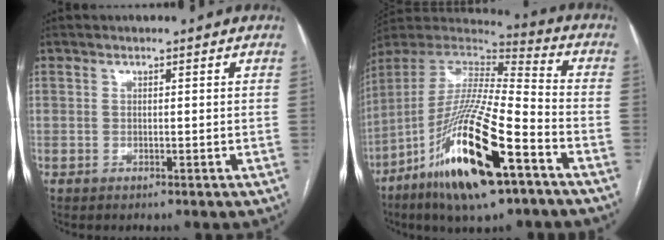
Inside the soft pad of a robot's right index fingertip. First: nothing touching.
{"total": 22.9, "force": [-11.4, 3.4, 19.6], "torque": [-0.396, -0.046, -0.208]}